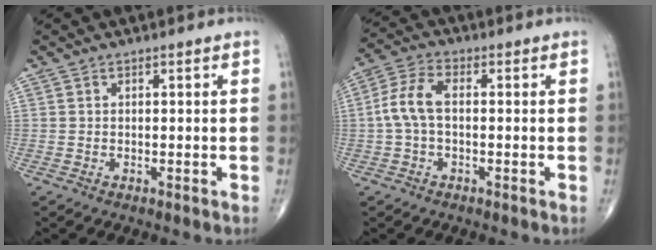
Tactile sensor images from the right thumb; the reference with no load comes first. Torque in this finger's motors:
{"motor_torque": [0.07, 0.07, 0.28, -0.27, 0.17]}